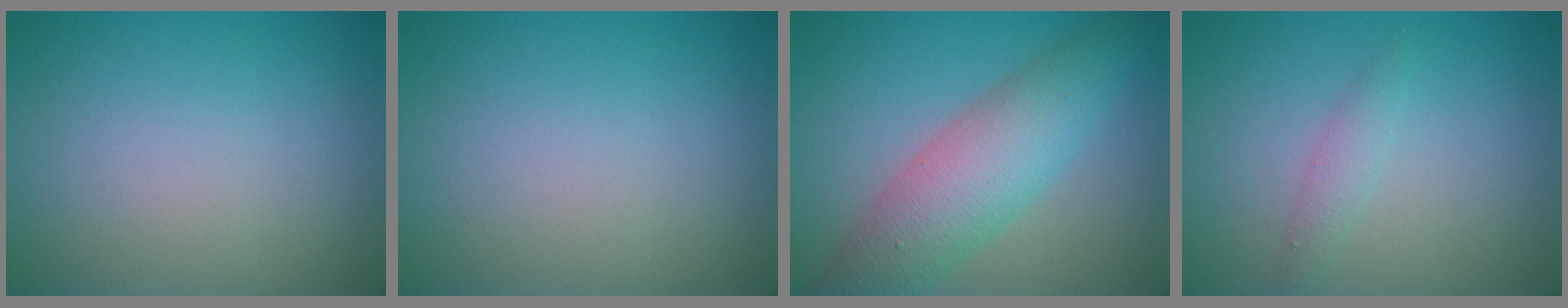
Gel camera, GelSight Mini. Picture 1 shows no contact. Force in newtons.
{"total": 0.0}
{"total": 6.5, "press": 6.5, "slide": 0.2}
{"total": 1.4, "press": 1.4, "slide": 0.1}